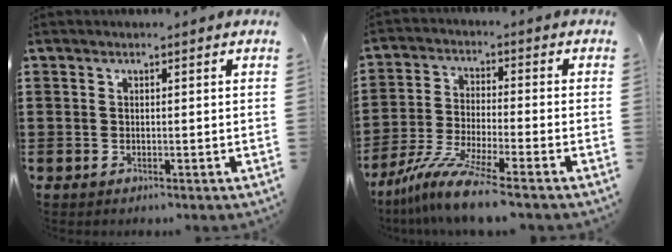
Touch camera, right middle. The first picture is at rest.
{"total": 8.5, "force": [-7.1, 0.0, 4.6], "torque": [-0.102, -0.014, -0.140]}